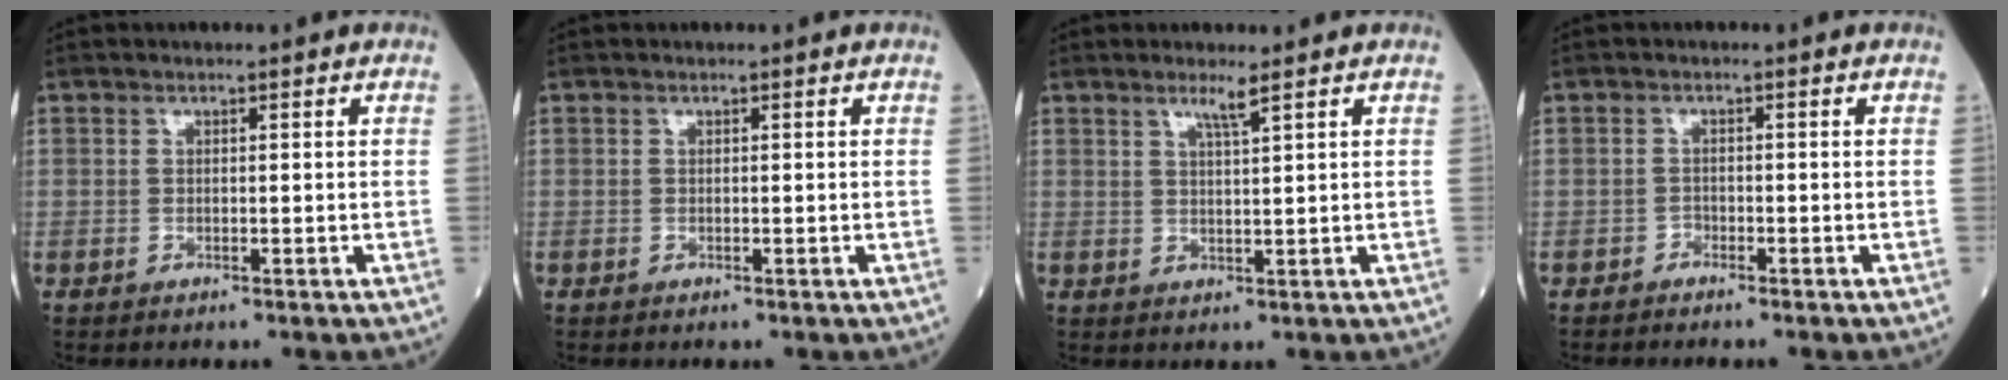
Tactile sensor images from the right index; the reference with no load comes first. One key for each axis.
{"total": 0.0}
{"total": 2.4, "fx": 1.6, "fy": -0.5, "fz": 1.7, "tx": -0.032, "ty": -0.004, "tz": 0.031}
{"total": 1.0, "fx": -0.9, "fy": 0.3, "fz": 0.0, "tx": 0.006, "ty": 0.003, "tz": -0.022}